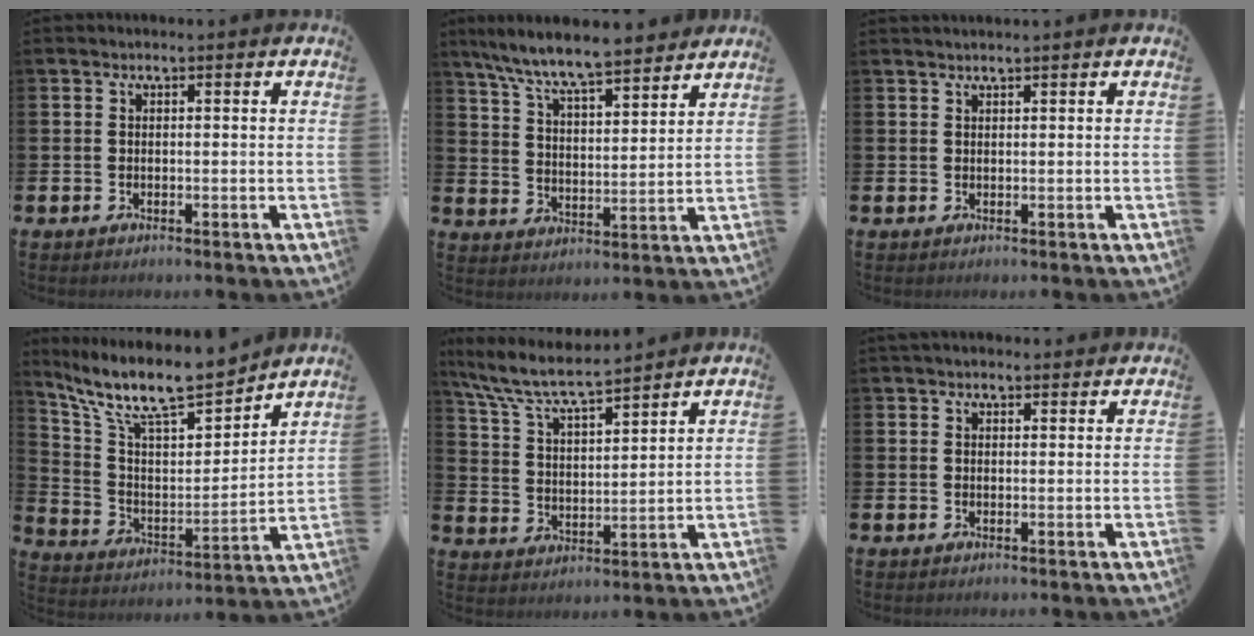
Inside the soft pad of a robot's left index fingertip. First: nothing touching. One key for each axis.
{"total": 8.6, "fx": 8.0, "fy": 0.9, "fz": 2.8, "tx": -0.087, "ty": -0.050, "tz": 0.144}
{"total": 0.8, "fx": 0.8, "fy": -0.1, "fz": 0.1, "tx": 0.002, "ty": -0.001, "tz": 0.014}
{"total": 11.2, "fx": 9.8, "fy": 2.6, "fz": 4.8, "tx": -0.122, "ty": -0.072, "tz": 0.167}
{"total": 7.9, "fx": 7.2, "fy": 0.8, "fz": 3.0, "tx": -0.089, "ty": -0.042, "tz": 0.126}
{"total": 1.6, "fx": 1.4, "fy": 0.6, "fz": 0.5, "tx": 0.001, "ty": 0.000, "tz": 0.024}